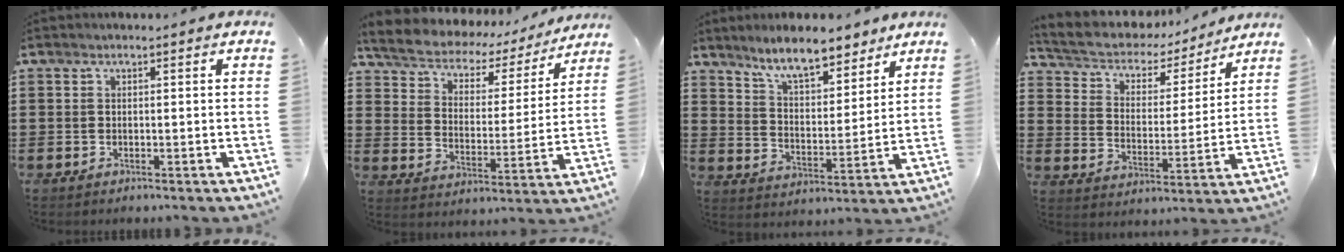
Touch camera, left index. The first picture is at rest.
{"total": 4.2, "force": [3.7, 1.8, 0.8], "torque": [-0.040, -0.028, 0.056]}
{"total": 8.4, "force": [7.4, 1.6, 3.6], "torque": [-0.086, -0.030, 0.134]}
{"total": 5.1, "force": [4.6, 2.0, 0.9], "torque": [-0.047, -0.031, 0.073]}